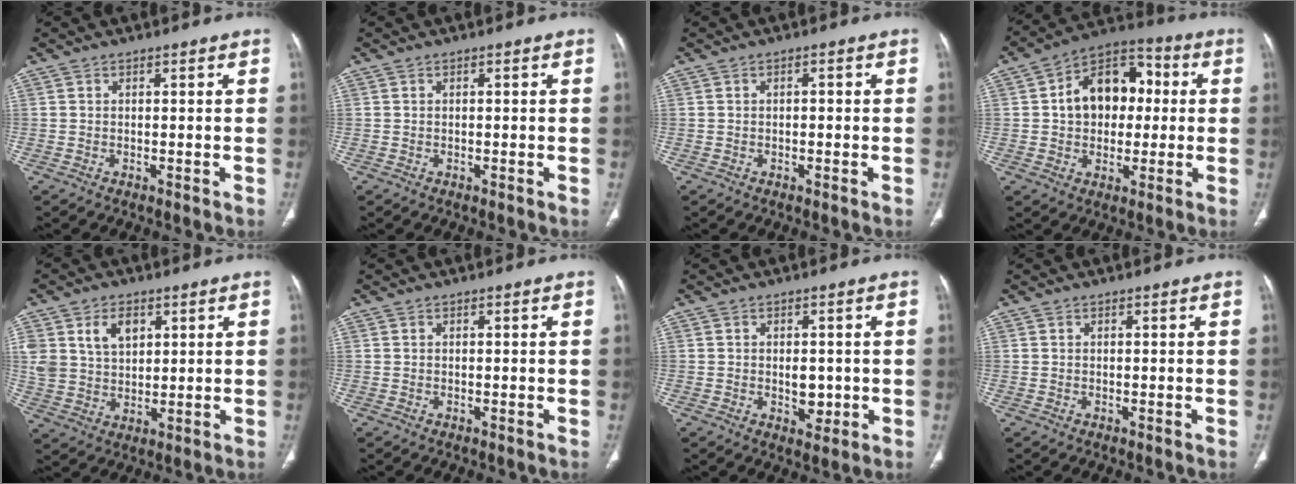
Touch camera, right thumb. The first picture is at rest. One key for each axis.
{"total": 0.0}
{"total": 0.9, "fx": -0.1, "fy": 0.5, "fz": 0.8, "tx": -0.010, "ty": 0.002, "tz": -0.003}
{"total": 14.9, "fx": 1.7, "fy": 10.5, "fz": 10.4, "tx": -0.116, "ty": 0.028, "tz": 0.018}
{"total": 9.0, "fx": 3.8, "fy": 6.2, "fz": 5.3, "tx": -0.083, "ty": -0.012, "tz": 0.081}
{"total": 0.0}
{"total": 4.0, "fx": -0.4, "fy": 2.6, "fz": 2.9, "tx": -0.027, "ty": -0.002, "tz": 0.002}
{"total": 0.0}